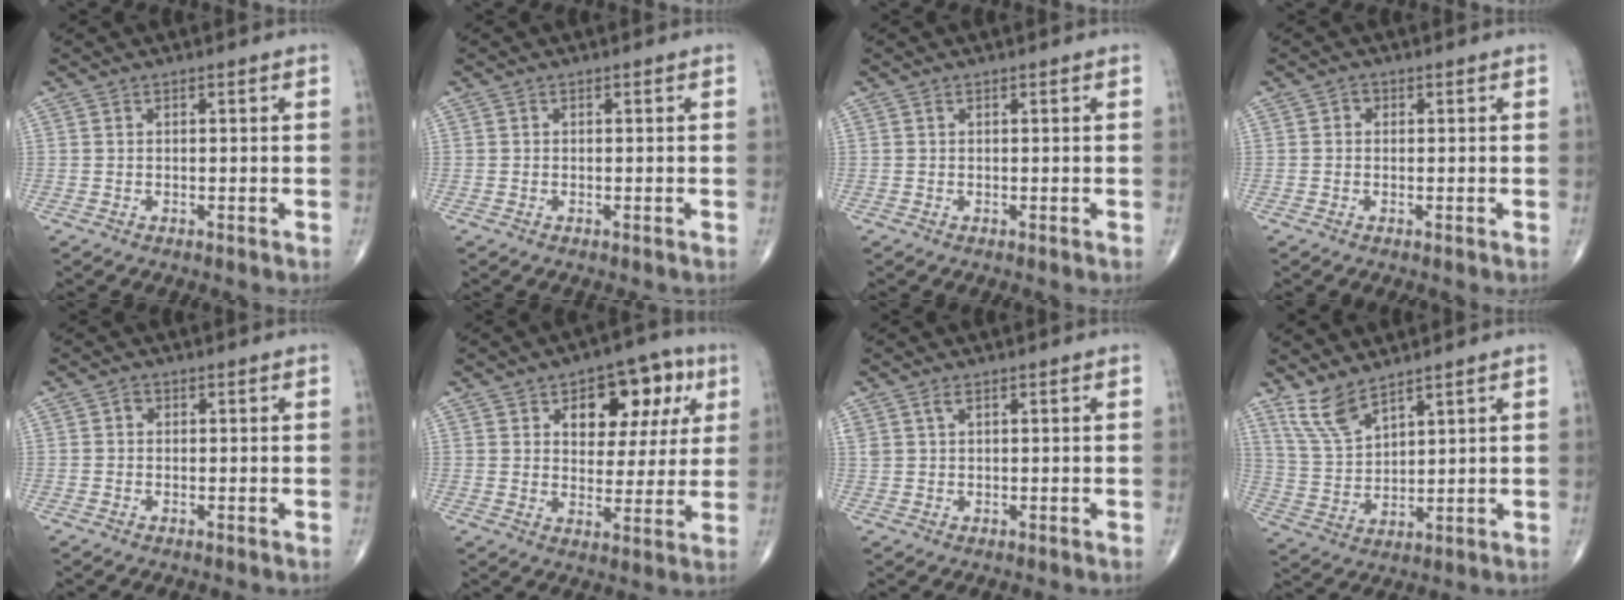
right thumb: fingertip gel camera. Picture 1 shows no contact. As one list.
[{"total": 0.0}, {"total": 0.0}, {"total": 1.0, "force": [0.1, 0.9, 0.4], "torque": [0.001, 0.004, -0.004]}, {"total": 0.9, "force": [0.1, 0.8, 0.4], "torque": [-0.001, 0.003, -0.002]}, {"total": 13.4, "force": [5.3, 8.0, 9.4], "torque": [-0.077, -0.004, 0.075]}, {"total": 1.6, "force": [0.9, 0.7, 1.0], "torque": [-0.027, 0.009, 0.024]}, {"total": 7.4, "force": [5.8, 2.2, 3.9], "torque": [-0.080, -0.035, 0.131]}]